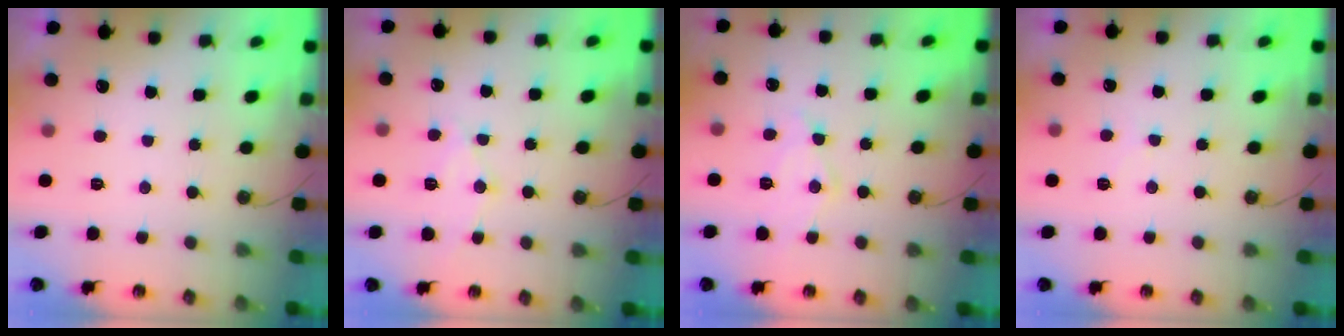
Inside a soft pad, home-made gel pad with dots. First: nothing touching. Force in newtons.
{"total": 10.4, "press": 10.4, "slide": 0.8}
{"total": 10.8, "press": 10.7, "slide": 0.9}
{"total": 5.0, "press": 4.9, "slide": 0.8}